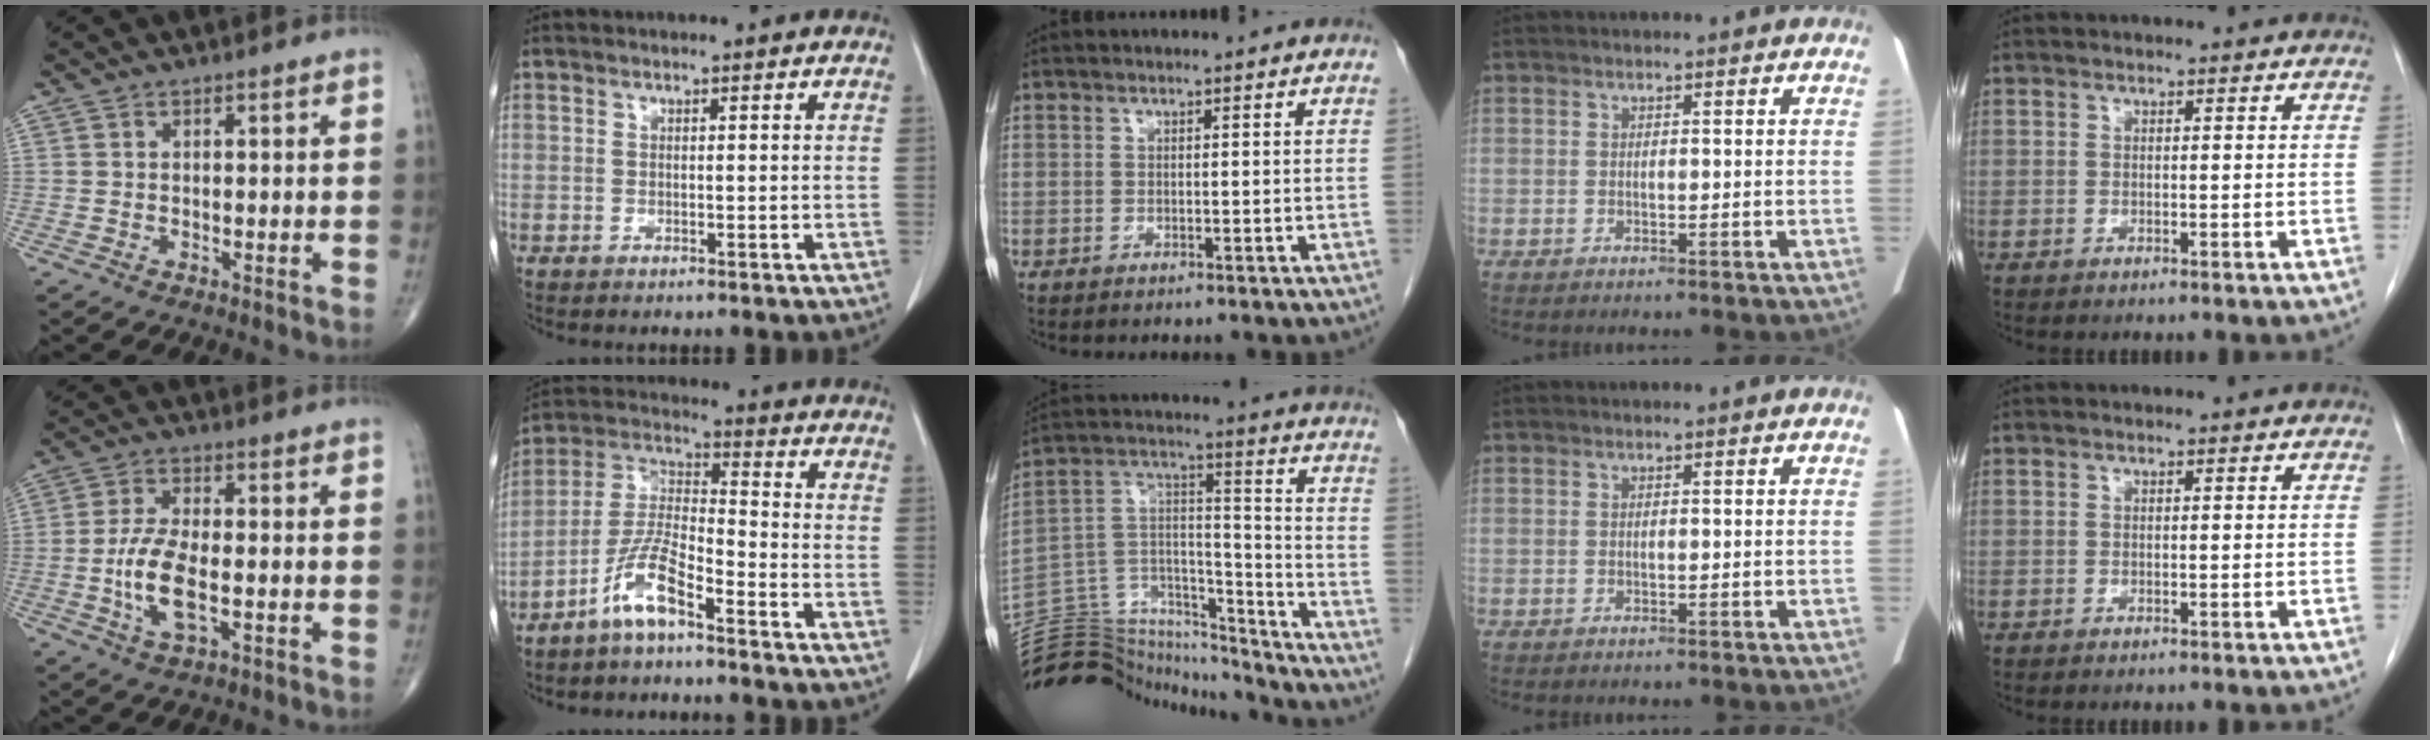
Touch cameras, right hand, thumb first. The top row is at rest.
{"thumb": {"total": 9.0, "force": [-1.9, 3.7, 8.0], "torque": [-0.166, 0.004, -0.035]}, "index": {"total": 8.4, "force": [-5.5, 1.4, 6.2], "torque": [-0.135, -0.001, -0.113]}, "middle": {"total": 22.2, "force": [-21.2, 4.8, 4.3], "torque": [-0.102, 0.049, -0.339]}}